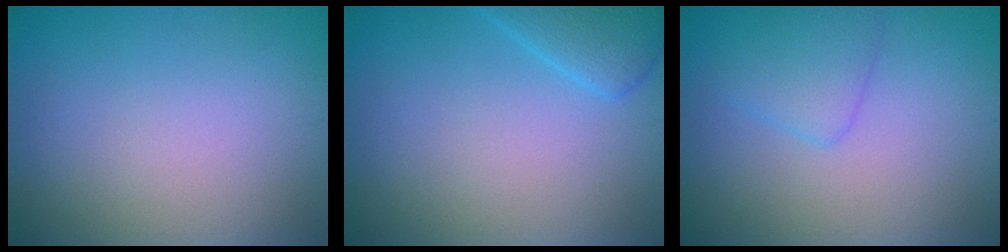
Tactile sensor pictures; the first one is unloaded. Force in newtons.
{"total": 2.7, "press": 2.7, "slide": 0.2}
{"total": 2.5, "press": 2.4, "slide": 0.2}